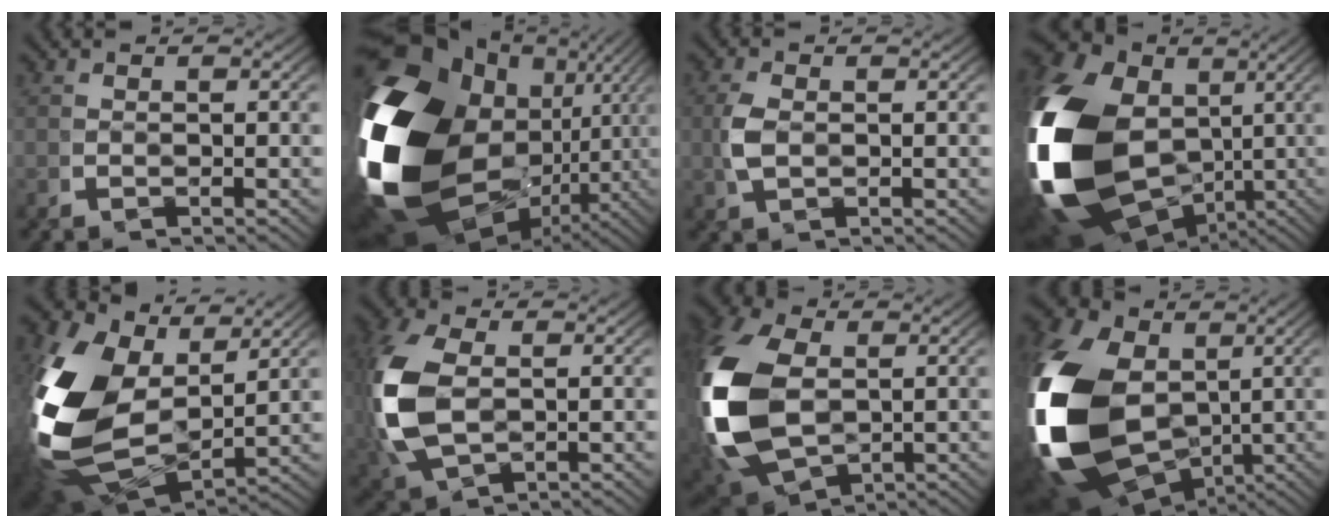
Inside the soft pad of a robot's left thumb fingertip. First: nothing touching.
{"total": 28.6, "force": [-0.7, 19.3, 21.1], "torque": [-0.442, -0.086, 0.033]}
{"total": 2.3, "force": [0.1, 1.7, 1.6], "torque": [-0.054, -0.010, 0.012]}
{"total": 25.9, "force": [-1.3, 19.3, 17.2], "torque": [-0.403, -0.074, 0.012]}
{"total": 16.2, "force": [-0.1, 10.4, 12.4], "torque": [-0.308, -0.062, 0.030]}
{"total": 9.7, "force": [0.1, 6.7, 7.0], "torque": [-0.206, -0.035, 0.032]}
{"total": 14.4, "force": [0.0, 10.2, 10.2], "torque": [-0.272, -0.051, 0.032]}
{"total": 23.4, "force": [-1.1, 17.3, 15.7], "torque": [-0.392, -0.087, 0.023]}